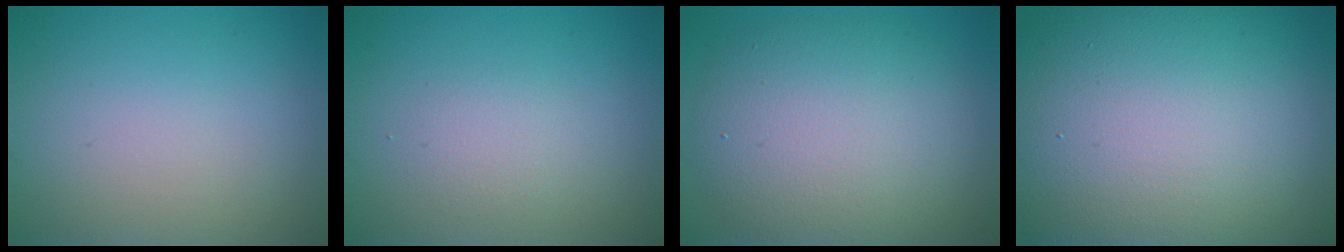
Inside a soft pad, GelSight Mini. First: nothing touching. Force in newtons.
{"total": 1.5, "press": 1.5, "slide": 0.1}
{"total": 8.5, "press": 8.5, "slide": 0.5}
{"total": 21.1, "press": 21.1, "slide": 1.1}